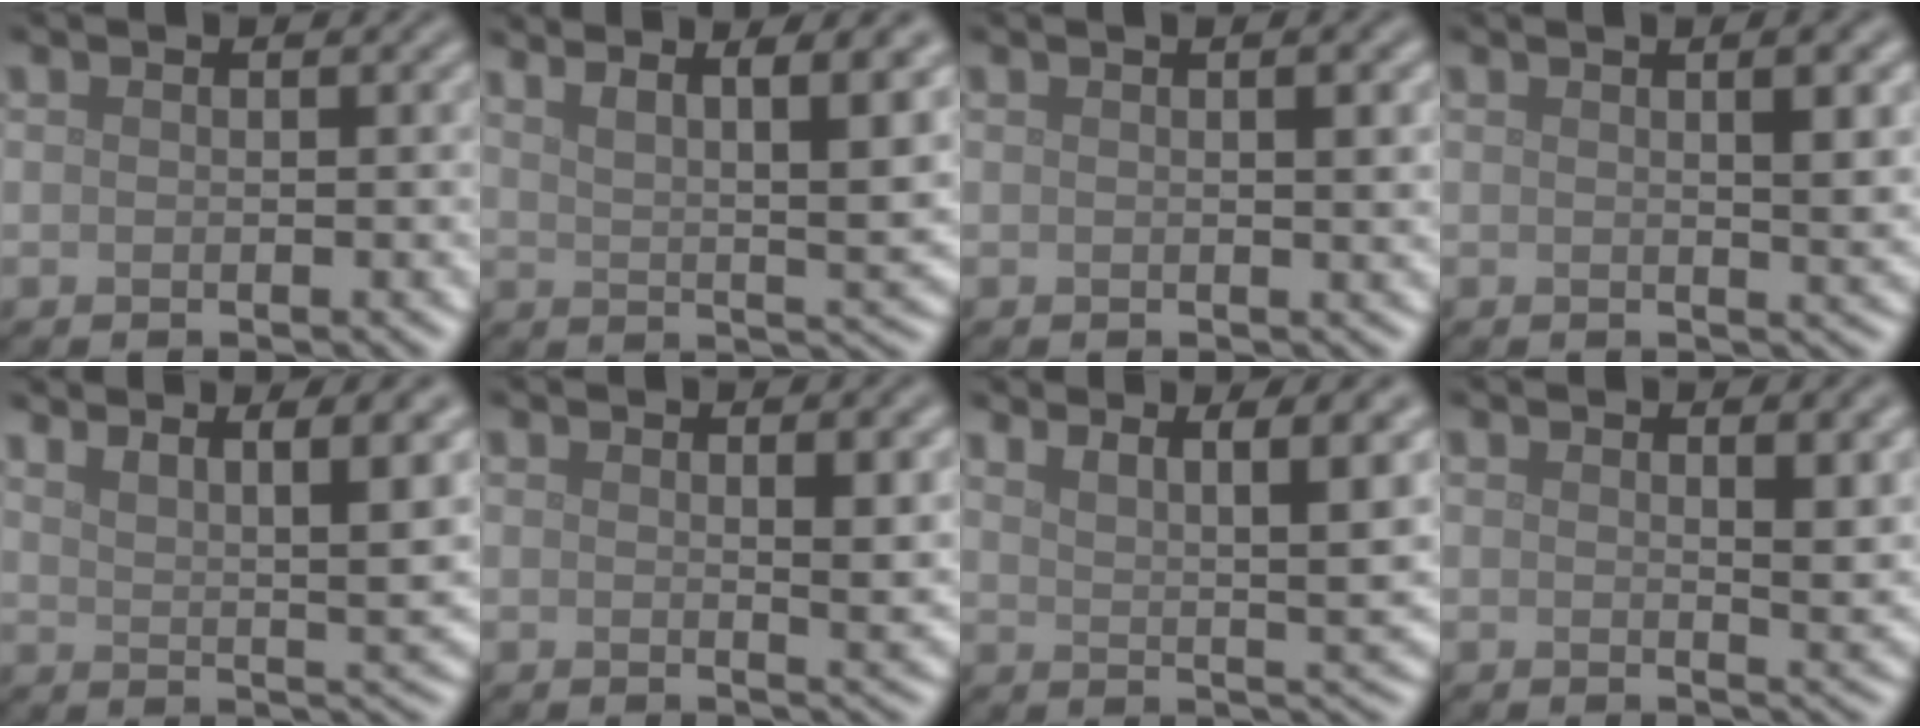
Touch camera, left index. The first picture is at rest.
{"total": 8.8, "force": [5.3, 2.2, 6.7], "torque": [-0.066, 0.021, 0.064]}
{"total": 2.2, "force": [0.6, 0.5, 2.0], "torque": [-0.022, 0.006, 0.007]}
{"total": 3.5, "force": [1.1, 0.9, 3.2], "torque": [-0.035, 0.004, 0.014]}
{"total": 6.8, "force": [4.3, 1.6, 5.1], "torque": [-0.054, 0.011, 0.064]}
{"total": 2.9, "force": [1.0, 0.8, 2.6], "torque": [-0.028, -0.002, 0.015]}
{"total": 6.2, "force": [3.8, 1.6, 4.7], "torque": [-0.047, 0.007, 0.059]}
{"total": 3.3, "force": [1.3, 1.0, 2.8], "torque": [-0.030, -0.002, 0.021]}